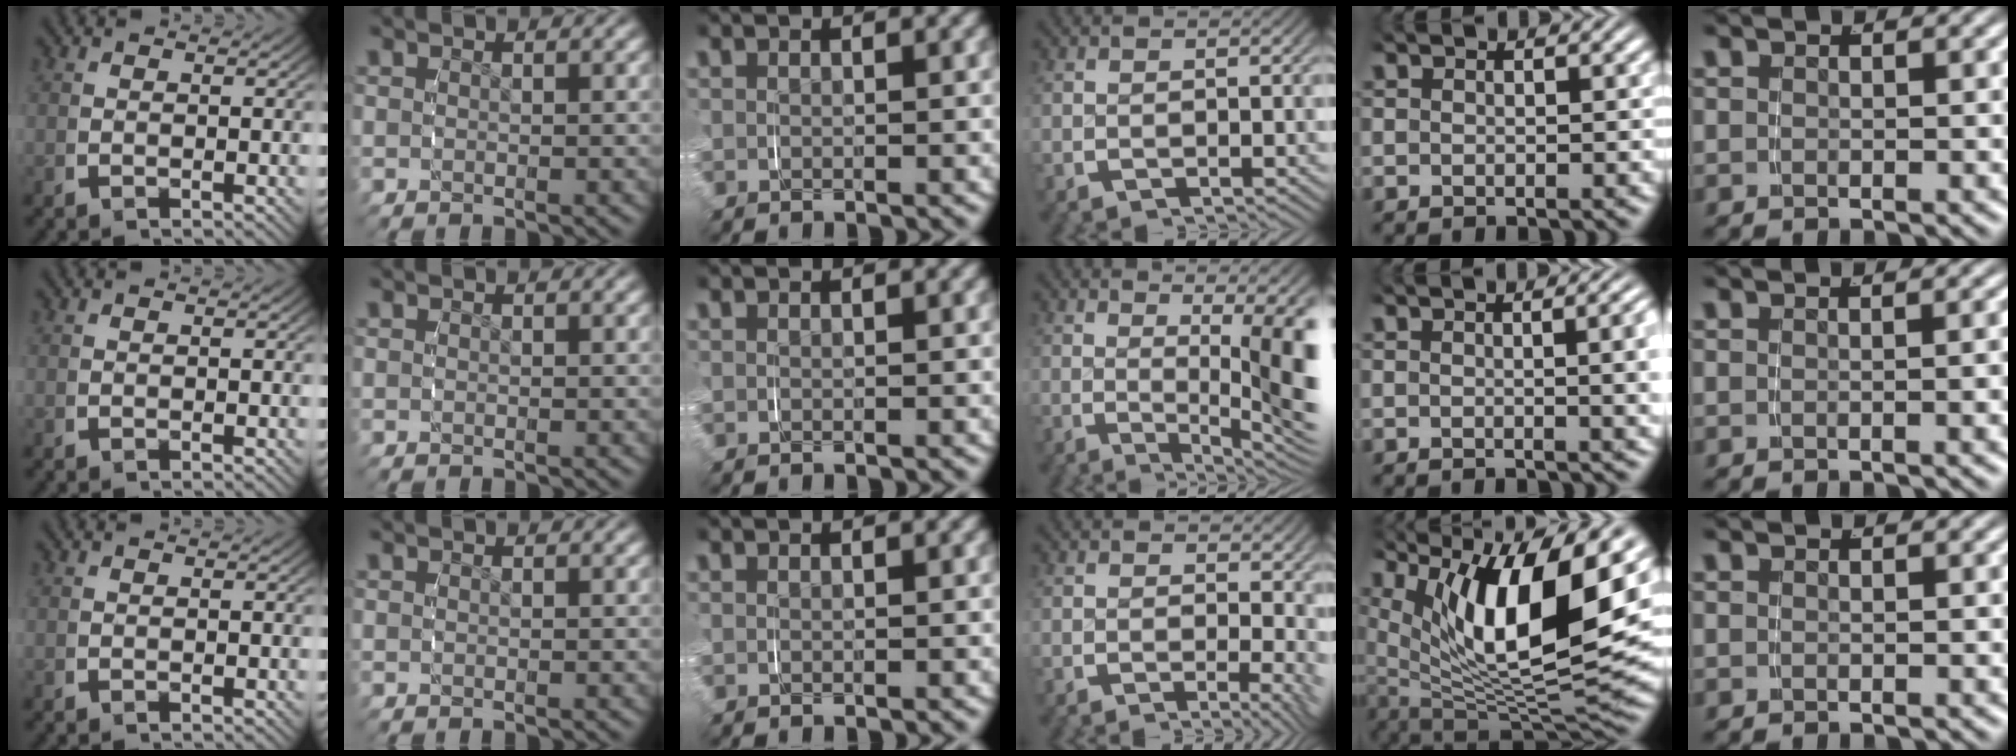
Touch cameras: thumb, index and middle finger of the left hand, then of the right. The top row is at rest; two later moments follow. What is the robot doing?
{"motion": "grasp_and_lifting", "object": "jewelry box"}